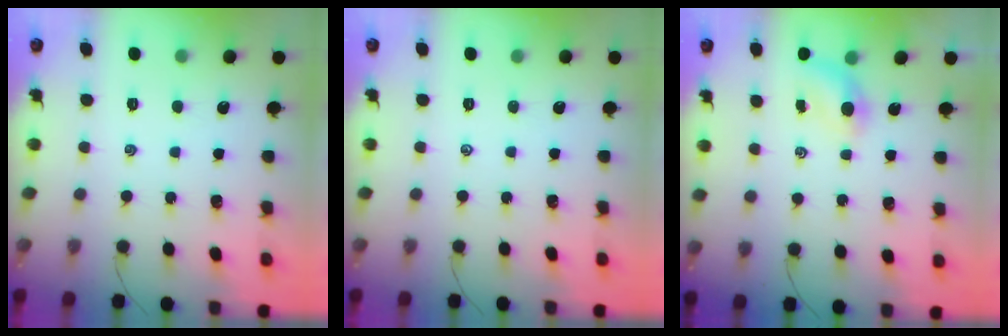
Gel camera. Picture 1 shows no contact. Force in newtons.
{"total": 0.0}
{"total": 4.1, "press": 4.1, "slide": 0.8}